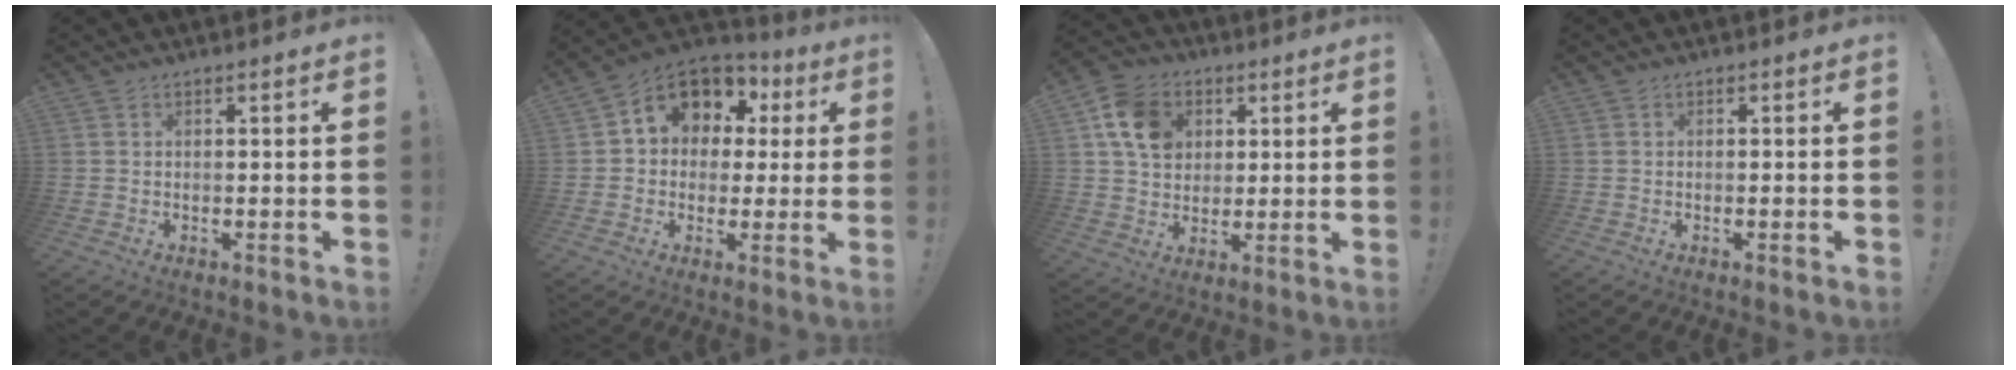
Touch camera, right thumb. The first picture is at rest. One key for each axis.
{"total": 10.8, "fx": 4.2, "fy": 8.5, "fz": 5.1, "tx": -0.087, "ty": -0.018, "tz": 0.081}
{"total": 13.3, "fx": 4.6, "fy": 10.7, "fz": 6.3, "tx": -0.098, "ty": -0.002, "tz": 0.097}
{"total": 0.9, "fx": -0.4, "fy": -0.3, "fz": 0.7, "tx": -0.016, "ty": -0.001, "tz": -0.007}